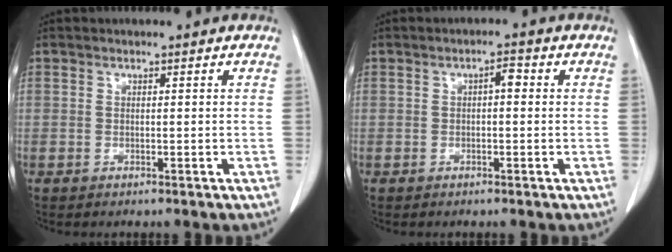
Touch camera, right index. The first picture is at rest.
{"total": 1.9, "force": [0.2, 0.7, 1.7], "torque": [-0.025, 0.008, 0.002]}